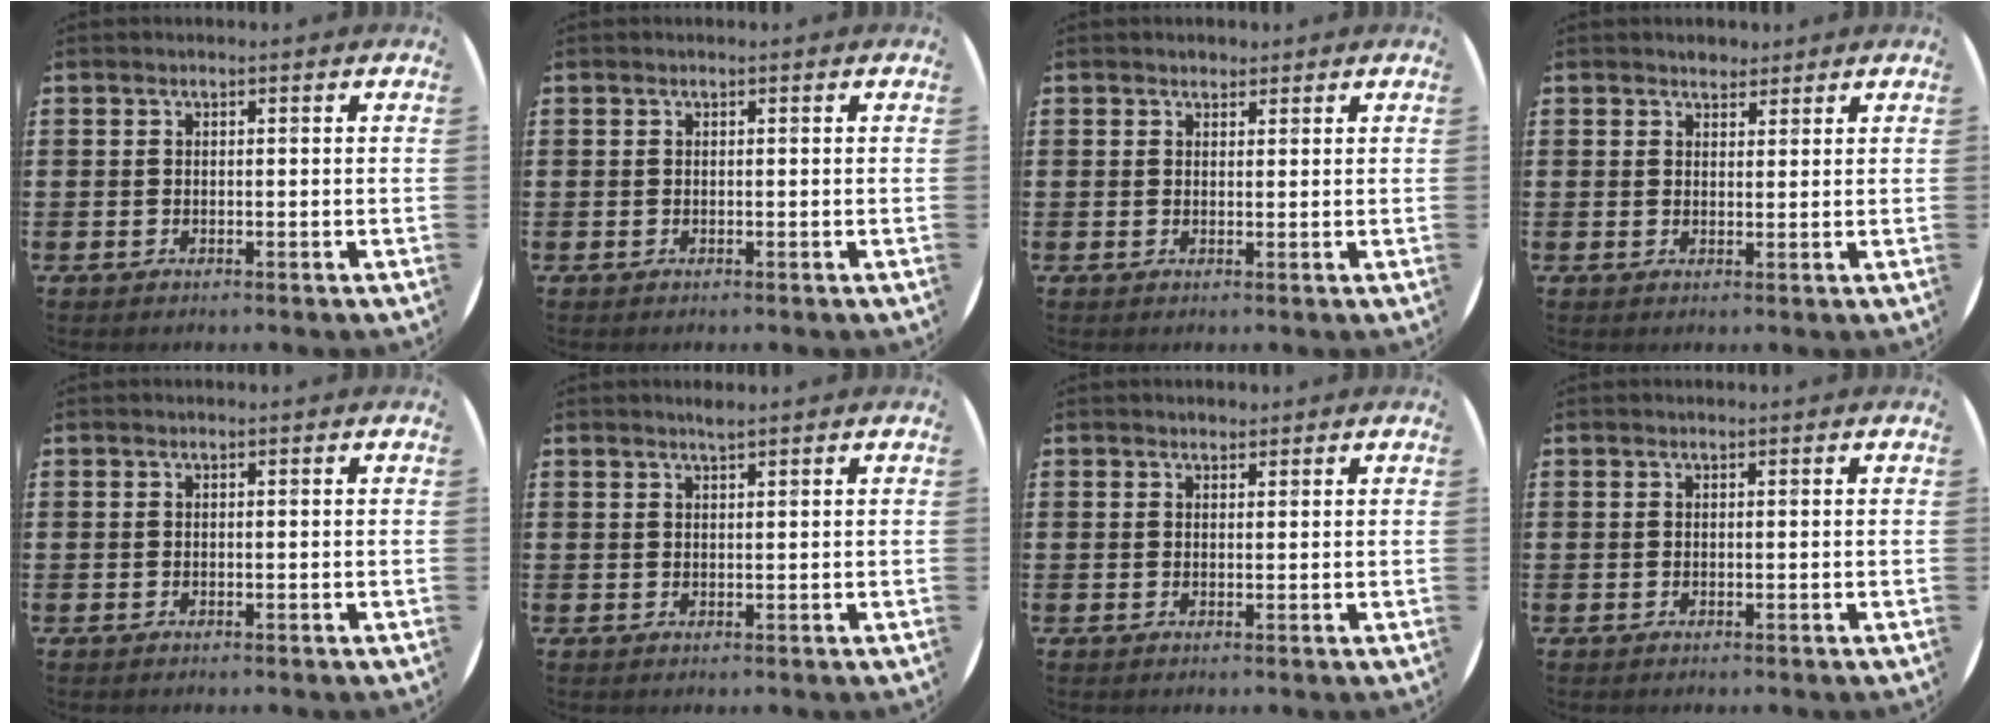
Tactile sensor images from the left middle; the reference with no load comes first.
{"total": 0.0}
{"total": 1.3, "force": [1.2, 0.5, 0.0], "torque": [0.006, 0.000, 0.022]}
{"total": 2.0, "force": [1.9, 0.6, 0.0], "torque": [0.006, -0.001, 0.035]}
{"total": 0.0}
{"total": 1.4, "force": [1.3, -0.1, 0.5], "torque": [-0.010, -0.001, 0.025]}
{"total": 1.1, "force": [1.0, 0.3, 0.0], "torque": [0.006, -0.001, 0.018]}
{"total": 0.0}